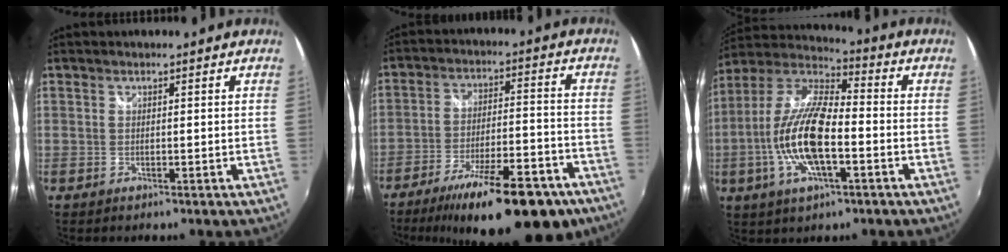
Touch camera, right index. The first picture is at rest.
{"total": 21.6, "force": [-15.5, 5.9, 13.9], "torque": [-0.222, -0.025, -0.221]}
{"total": 16.5, "force": [-4.1, 5.9, 14.9], "torque": [-0.302, -0.002, -0.085]}